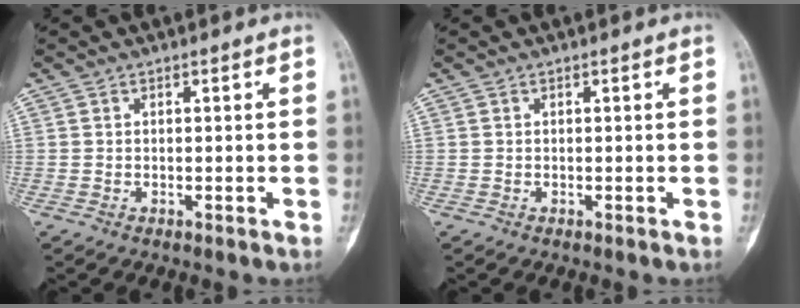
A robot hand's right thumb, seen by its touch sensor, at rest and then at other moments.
{"total": 0.0}